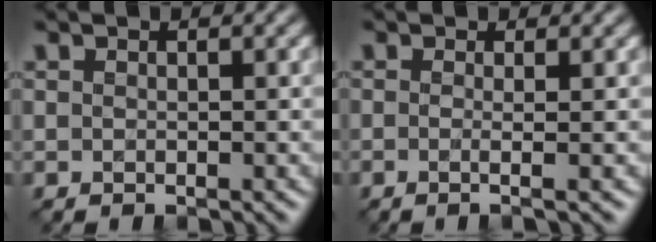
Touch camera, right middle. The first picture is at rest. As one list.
[{"total": 2.5, "force": [0.2, 1.1, 2.2], "torque": [-0.028, -0.003, -0.023]}]